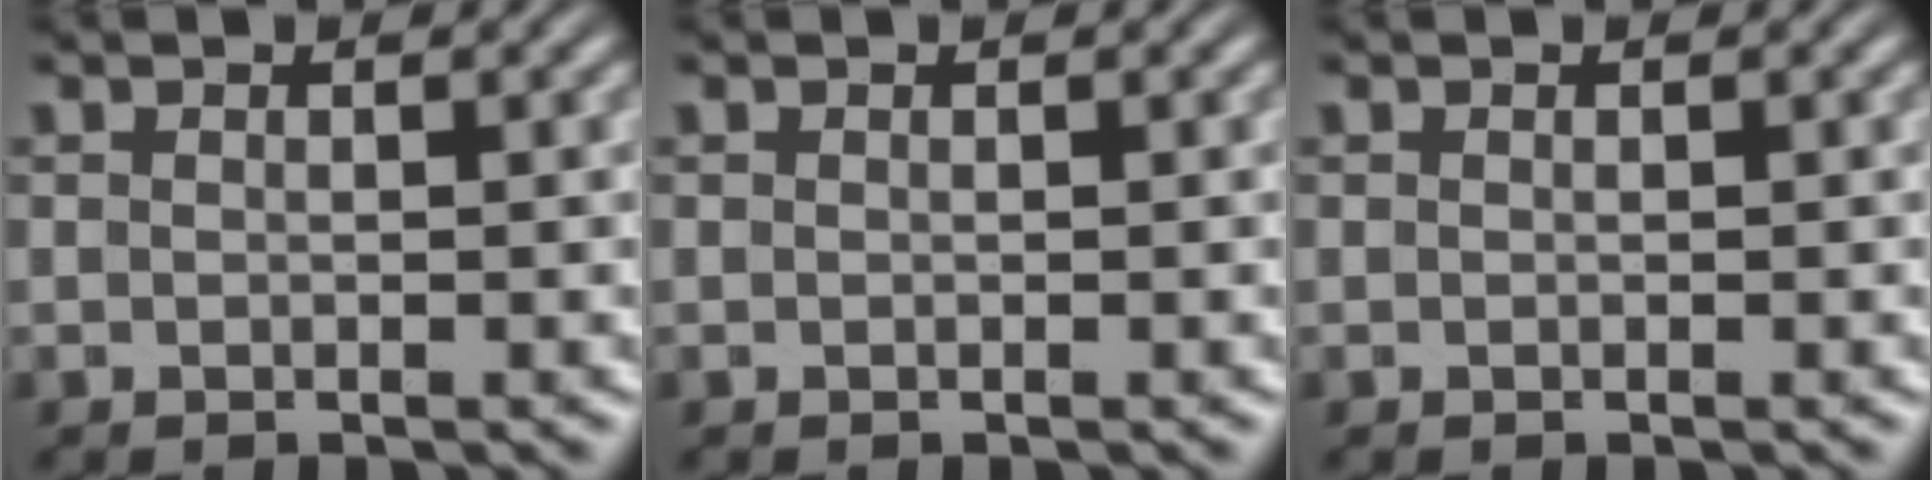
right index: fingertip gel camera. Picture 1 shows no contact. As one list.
[{"total": 0.0}, {"total": 0.0}]